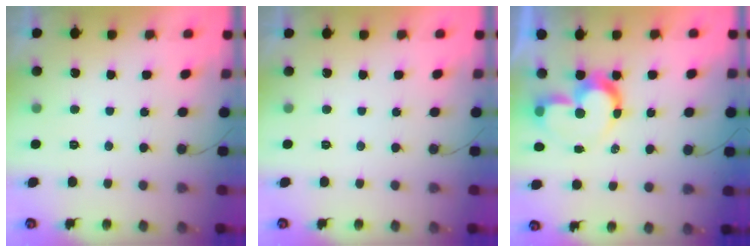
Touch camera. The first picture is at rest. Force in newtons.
{"total": 1.8, "press": 1.8, "slide": 0.1}
{"total": 10.5, "press": 10.4, "slide": 0.9}